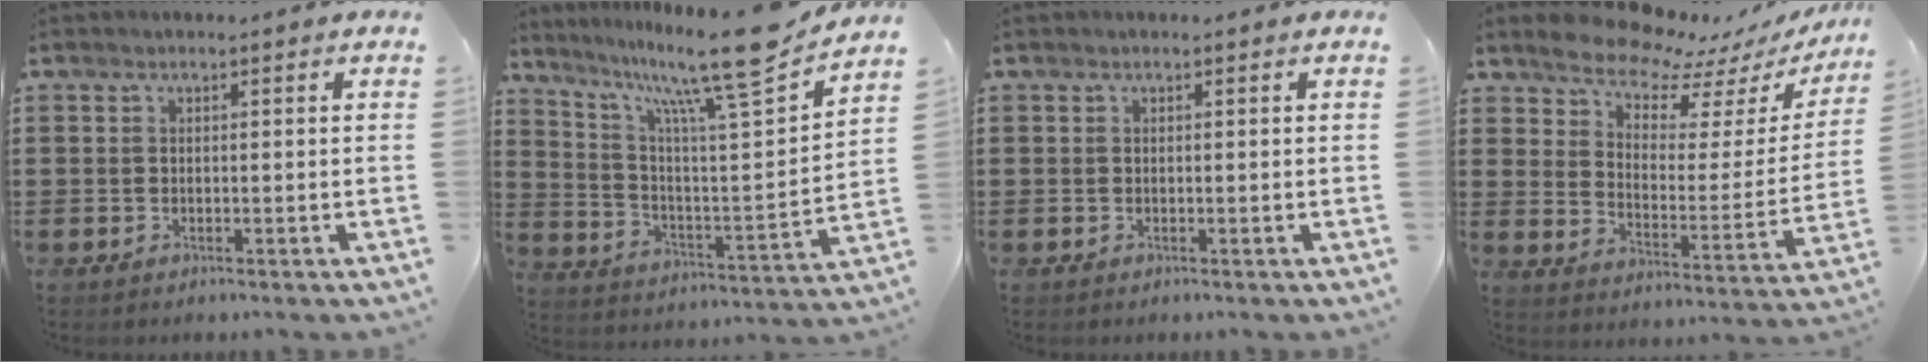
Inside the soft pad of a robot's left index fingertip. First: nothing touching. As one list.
[{"total": 15.6, "force": [12.4, 1.2, 9.5], "torque": [-0.180, -0.080, 0.193]}, {"total": 0.0}, {"total": 7.6, "force": [7.3, 1.6, 1.2], "torque": [-0.053, -0.067, 0.127]}]